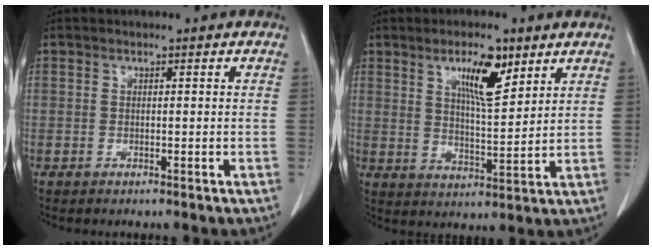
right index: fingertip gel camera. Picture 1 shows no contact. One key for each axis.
{"total": 8.3, "fx": 4.6, "fy": 2.0, "fz": 6.6, "tx": -0.118, "ty": -0.003, "tz": 0.081}